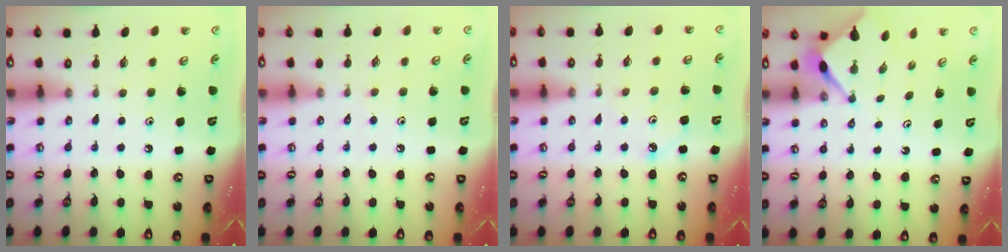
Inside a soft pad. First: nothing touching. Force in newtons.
{"total": 2.1, "press": 2.1, "slide": 0.4}
{"total": 4.8, "press": 4.7, "slide": 0.6}
{"total": 2.9, "press": 2.9, "slide": 0.3}